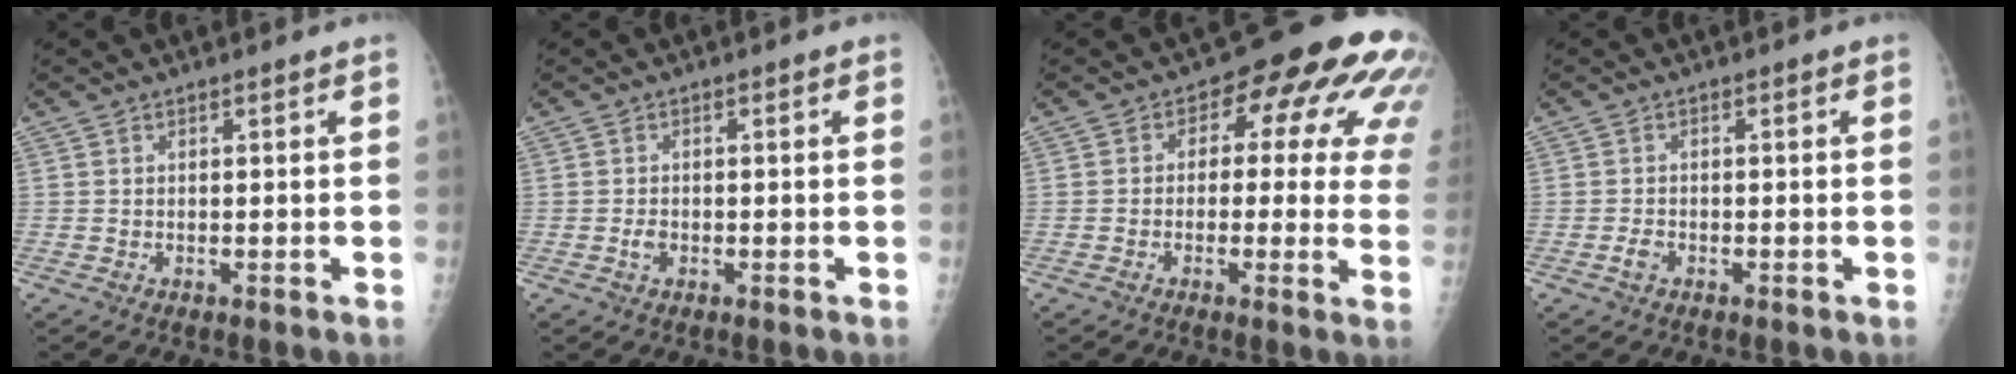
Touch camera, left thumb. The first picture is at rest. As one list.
[{"total": 1.5, "force": [-0.6, 1.0, 0.9], "torque": [-0.012, 0.002, -0.012]}, {"total": 16.2, "force": [4.3, 8.7, 13.0], "torque": [-0.102, 0.018, 0.036]}, {"total": 1.7, "force": [-1.0, 1.1, 0.9], "torque": [-0.016, 0.003, -0.019]}]